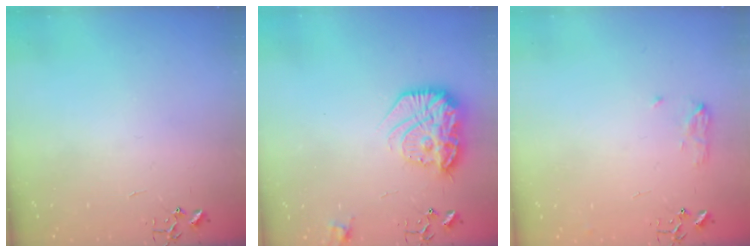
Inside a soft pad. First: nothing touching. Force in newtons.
{"total": 18.8, "press": 18.7, "slide": 1.2}
{"total": 6.5, "press": 6.5, "slide": 0.5}